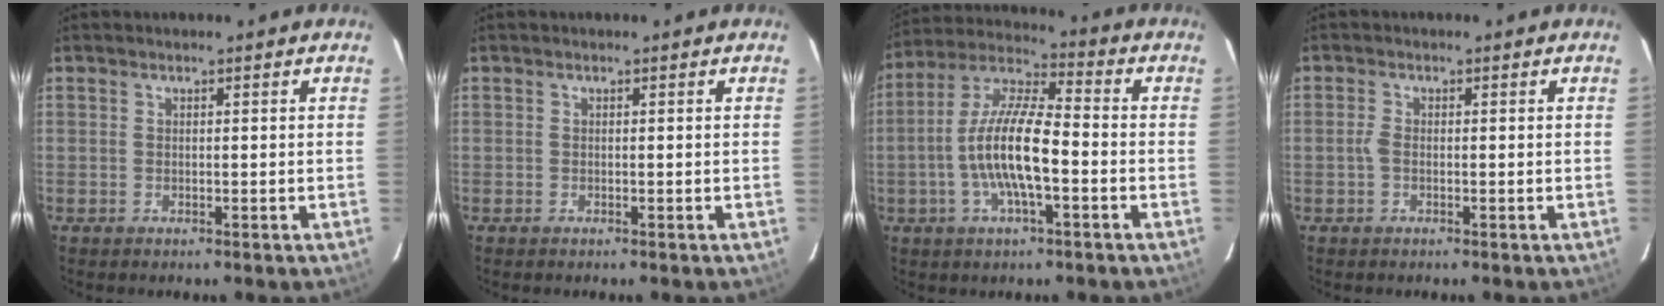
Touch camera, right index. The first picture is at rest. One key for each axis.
{"total": 0.0}
{"total": 13.2, "fx": -3.3, "fy": 3.4, "fz": 12.3, "tx": -0.247, "ty": 0.002, "tz": -0.065}
{"total": 1.5, "fx": -0.4, "fy": 0.7, "fz": 1.2, "tx": -0.028, "ty": 0.003, "tz": -0.010}